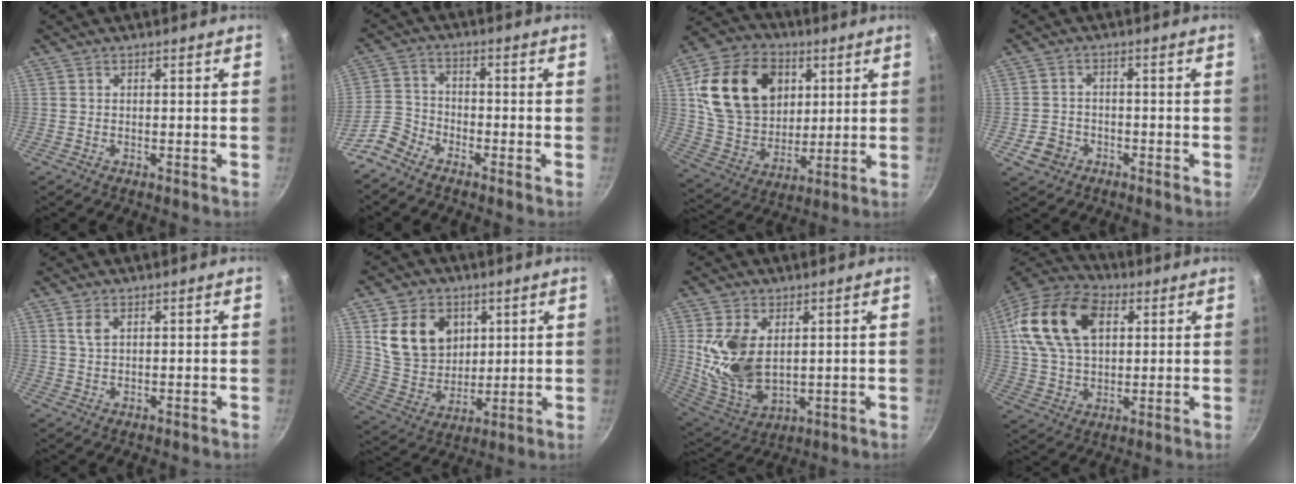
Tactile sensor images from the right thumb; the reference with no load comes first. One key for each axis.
{"total": 5.4, "fx": -4.3, "fy": 2.8, "fz": 1.7, "tx": -0.027, "ty": 0.037, "tz": -0.099}
{"total": 21.3, "fx": 6.1, "fy": 16.0, "fz": 12.7, "tx": -0.201, "ty": -0.011, "tz": 0.115}
{"total": 4.3, "fx": -2.0, "fy": 3.4, "fz": 1.5, "tx": -0.024, "ty": 0.023, "tz": -0.032}
{"total": 2.5, "fx": 1.2, "fy": 1.2, "fz": 1.8, "tx": -0.035, "ty": -0.007, "tz": 0.024}
{"total": 14.2, "fx": 4.7, "fy": 11.2, "fz": 7.5, "tx": -0.103, "ty": -0.024, "tz": 0.097}
{"total": 13.4, "fx": 2.6, "fy": 8.1, "fz": 10.3, "tx": -0.197, "ty": -0.033, "tz": 0.067}
{"total": 20.4, "fx": 6.2, "fy": 12.8, "fz": 14.7, "tx": -0.266, "ty": 0.007, "tz": 0.106}